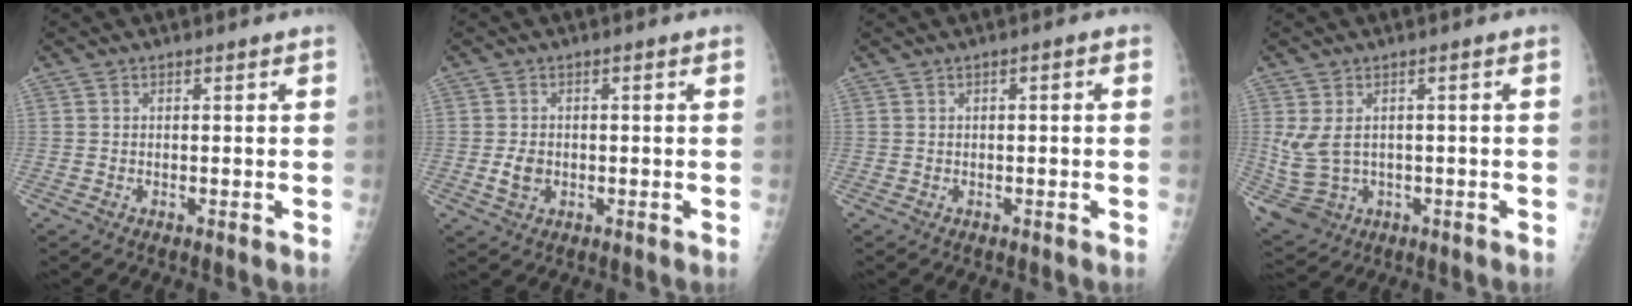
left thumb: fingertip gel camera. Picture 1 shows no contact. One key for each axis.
{"total": 3.1, "fx": -0.6, "fy": 2.3, "fz": 2.0, "tx": -0.033, "ty": 0.001, "tz": -0.008}
{"total": 1.2, "fx": 0.1, "fy": 0.5, "fz": 1.1, "tx": -0.017, "ty": 0.005, "tz": -0.001}
{"total": 7.3, "fx": 0.0, "fy": 5.6, "fz": 4.7, "tx": -0.104, "ty": -0.001, "tz": 0.023}